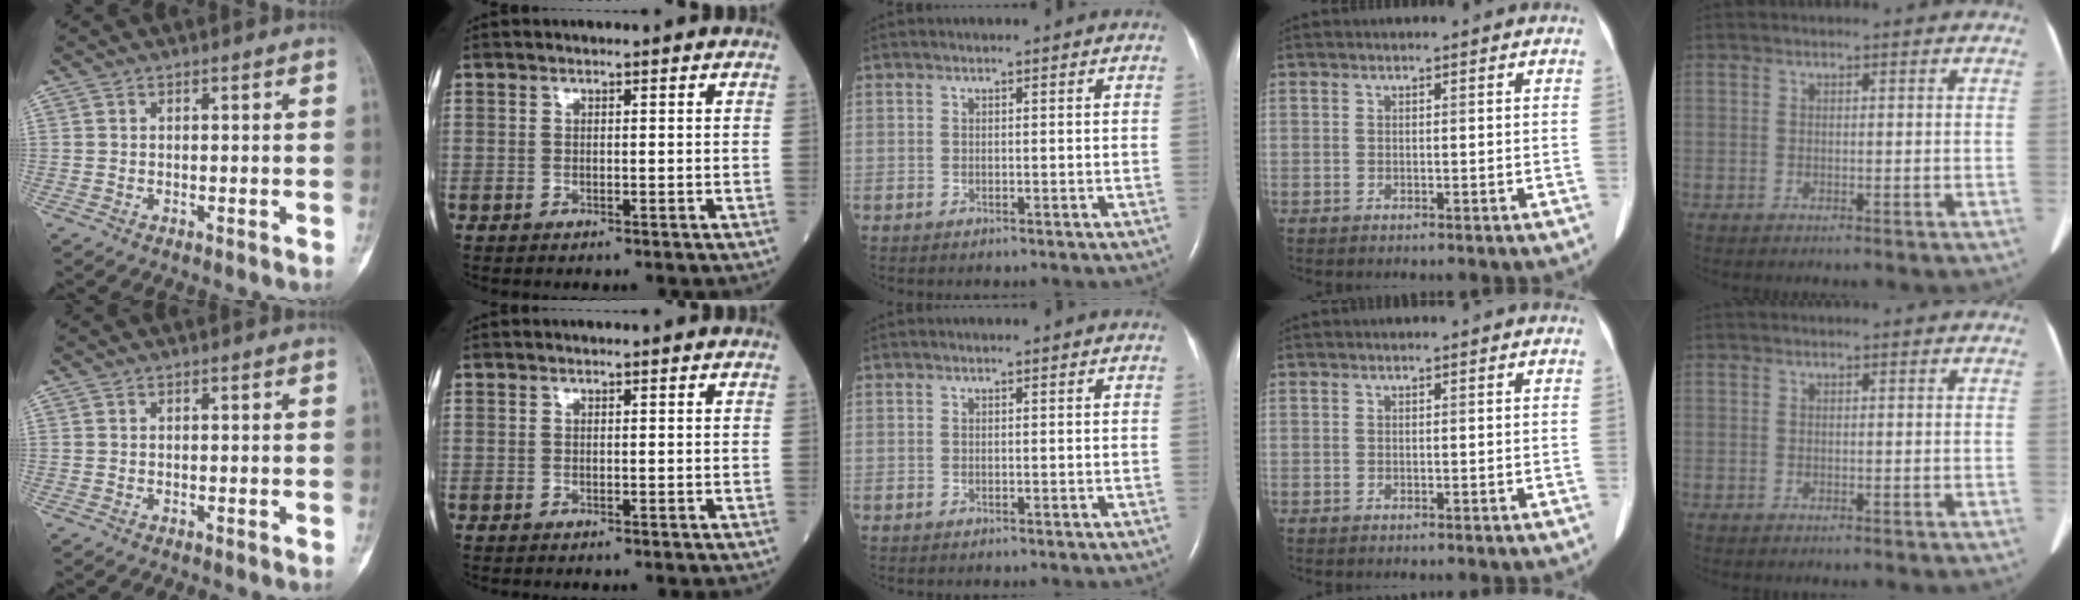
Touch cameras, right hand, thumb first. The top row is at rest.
{}